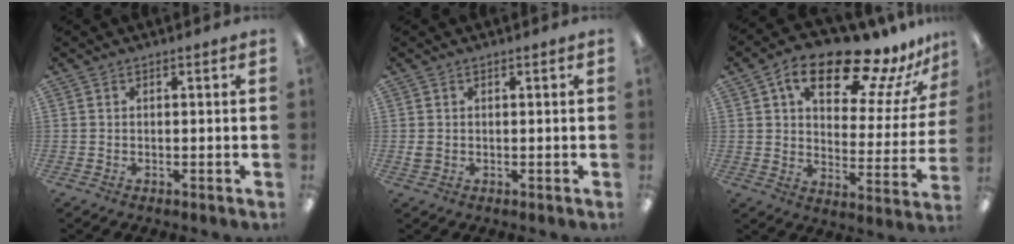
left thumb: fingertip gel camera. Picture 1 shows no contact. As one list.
[{"total": 1.8, "force": [0.2, 1.7, 0.7], "torque": [-0.005, 0.002, 0.002]}, {"total": 20.3, "force": [13.9, 8.1, 12.3], "torque": [-0.191, -0.084, 0.230]}]